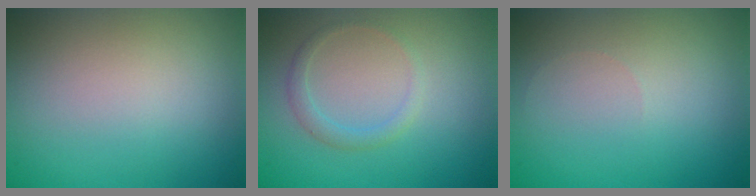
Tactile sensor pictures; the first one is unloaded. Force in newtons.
{"total": 1.4, "press": 1.4, "slide": 0.1}
{"total": 0.0}